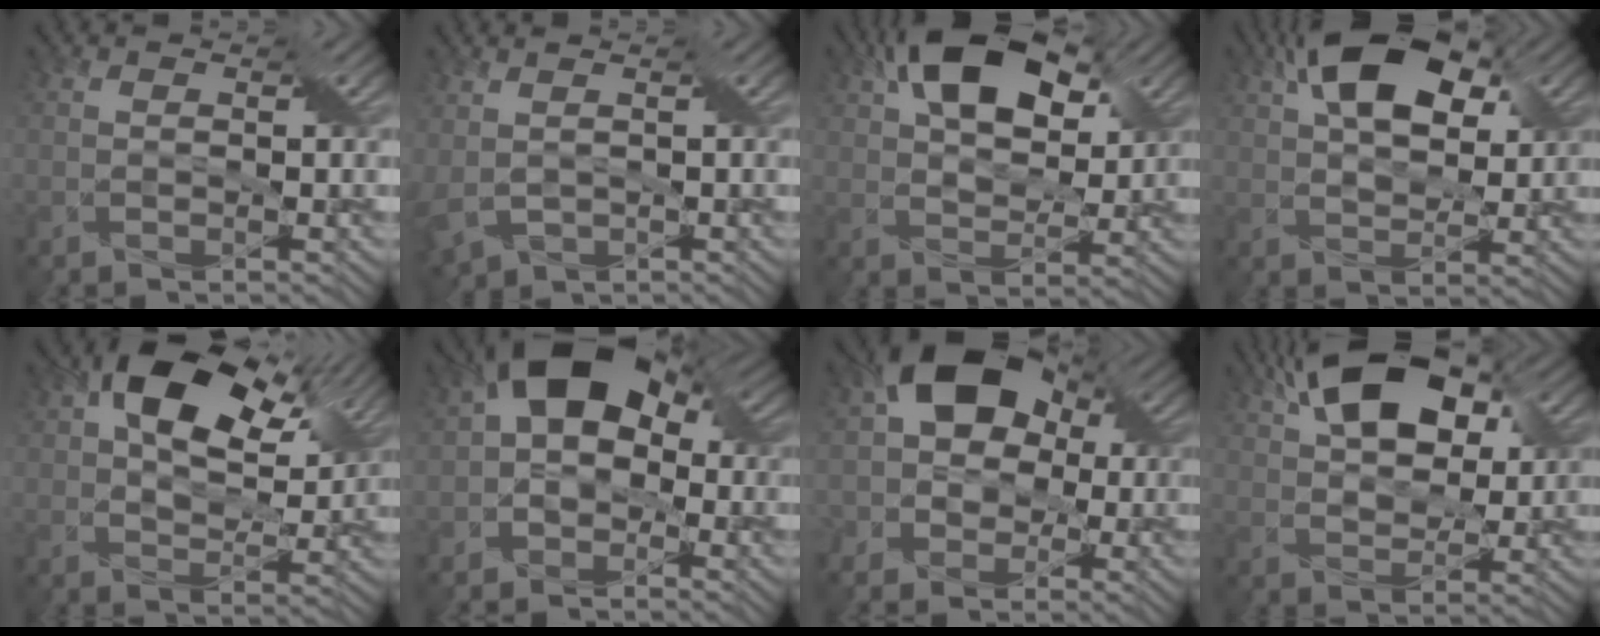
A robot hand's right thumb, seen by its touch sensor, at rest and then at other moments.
{"total": 3.7, "force": [0.2, 2.3, 3.0], "torque": [-0.082, -0.007, 0.011]}
{"total": 11.9, "force": [5.5, 6.7, 8.1], "torque": [-0.155, 0.021, 0.092]}
{"total": 11.1, "force": [4.8, 6.0, 8.0], "torque": [-0.148, 0.024, 0.074]}
{"total": 13.4, "force": [6.0, 7.8, 9.1], "torque": [-0.154, 0.012, 0.090]}
{"total": 11.2, "force": [1.1, 7.8, 7.9], "torque": [-0.131, 0.018, -0.003]}
{"total": 12.2, "force": [1.6, 9.9, 6.9], "torque": [-0.106, 0.021, -0.011]}
{"total": 12.3, "force": [5.7, 6.5, 8.7], "torque": [-0.162, 0.031, 0.086]}